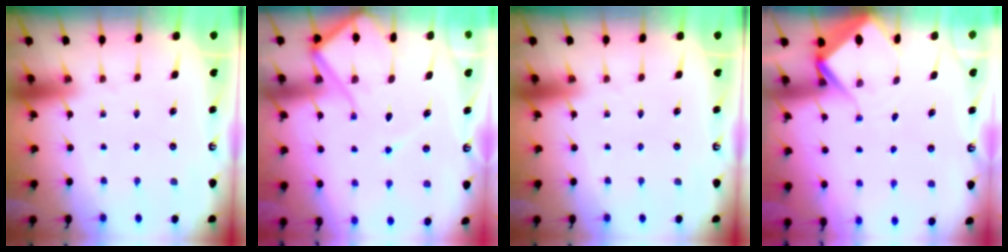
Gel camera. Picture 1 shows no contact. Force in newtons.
{"total": 11.7, "press": 11.7, "slide": 1.0}
{"total": 0.0}
{"total": 5.3, "press": 5.2, "slide": 0.6}